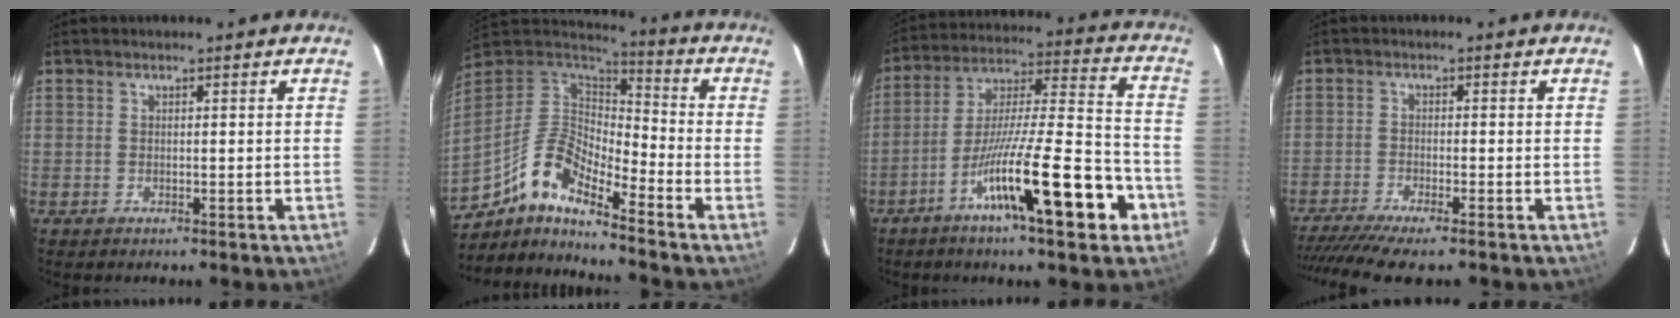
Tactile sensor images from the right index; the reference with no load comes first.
{"total": 11.6, "force": [-8.7, 2.8, 7.1], "torque": [-0.147, 0.031, -0.163]}
{"total": 18.9, "force": [-9.0, 1.8, 16.5], "torque": [-0.273, -0.007, -0.146]}
{"total": 9.5, "force": [-8.0, 0.0, 5.0], "torque": [-0.074, -0.017, -0.128]}